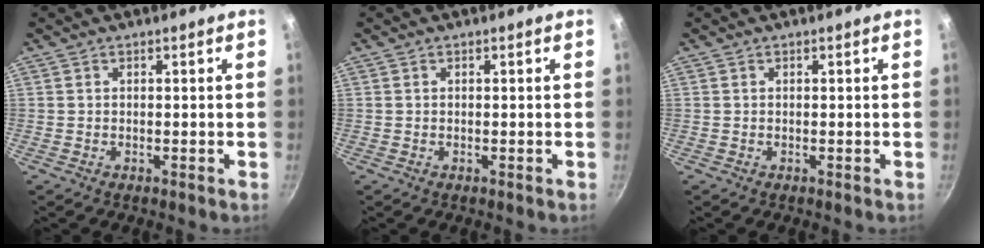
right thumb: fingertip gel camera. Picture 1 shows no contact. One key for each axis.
{"total": 0.0}
{"total": 0.0}